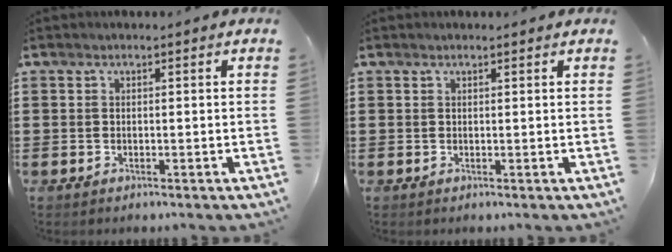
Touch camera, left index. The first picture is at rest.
{"total": 0.6, "force": [0.5, 0.1, 0.3], "torque": [-0.007, 0.001, 0.010]}